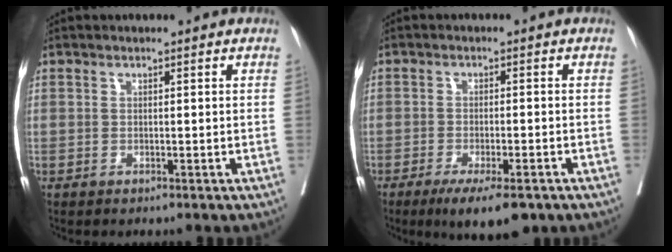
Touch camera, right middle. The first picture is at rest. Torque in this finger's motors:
{"motor_torque": [0.65, -0.50, 0.12, 0.04]}